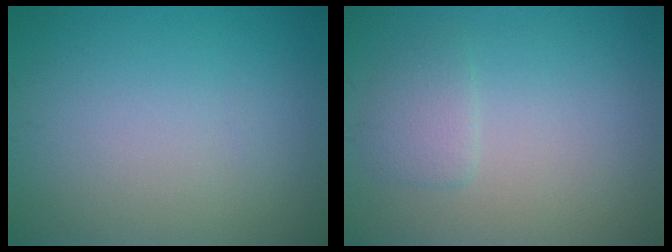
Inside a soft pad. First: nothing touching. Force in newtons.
{"total": 1.7, "press": 1.6, "slide": 0.2}